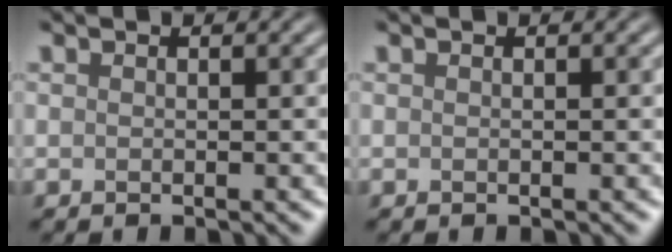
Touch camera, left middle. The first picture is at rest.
{"total": 0.0}